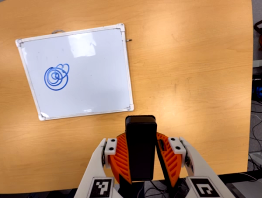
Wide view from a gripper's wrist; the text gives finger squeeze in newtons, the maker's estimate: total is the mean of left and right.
{"total": 7.5, "left": 6.8, "right": 8.3}